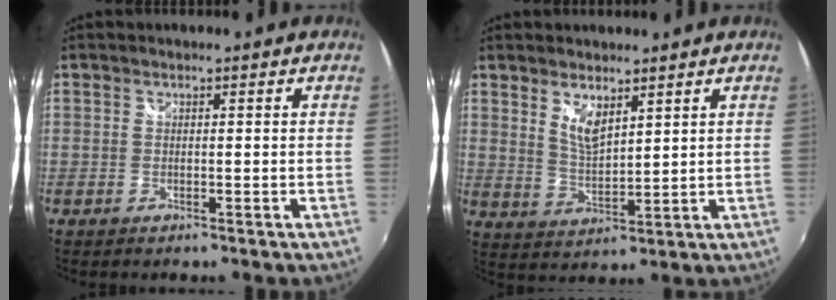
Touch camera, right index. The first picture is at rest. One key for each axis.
{"total": 5.2, "fx": 3.5, "fy": 1.9, "fz": 3.4, "tx": -0.060, "ty": -0.007, "tz": 0.064}